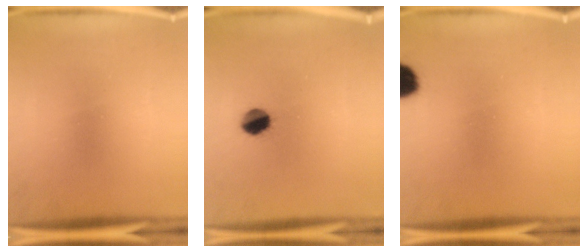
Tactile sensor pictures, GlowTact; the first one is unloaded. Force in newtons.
{"total": 6.0}
{"total": 7.2}